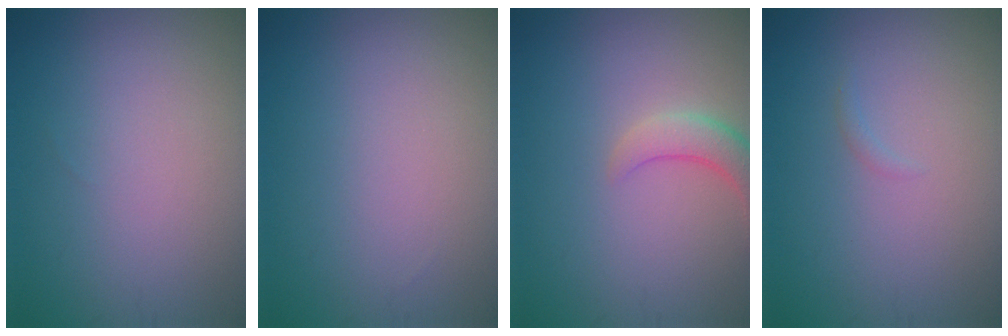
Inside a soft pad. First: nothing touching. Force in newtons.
{"total": 0.0}
{"total": 2.9, "press": 2.8, "slide": 0.3}
{"total": 0.5, "press": 0.5, "slide": 0.1}